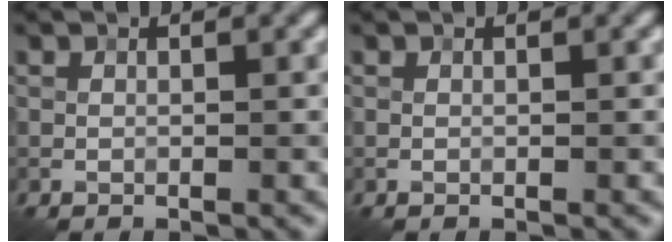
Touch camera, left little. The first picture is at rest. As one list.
[{"total": 0.0}]